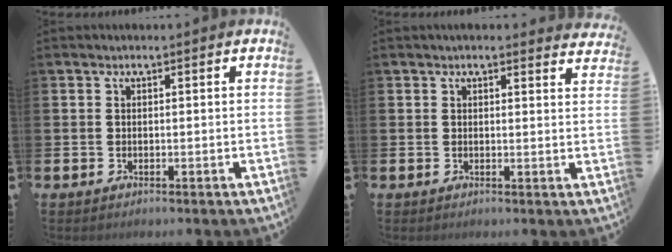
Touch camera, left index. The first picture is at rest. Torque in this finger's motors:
{"motor_torque": [0.44, -1.69, 0.10, 0.01]}